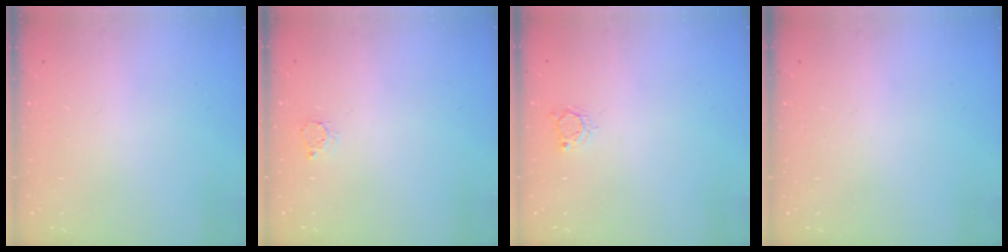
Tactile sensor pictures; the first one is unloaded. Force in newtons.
{"total": 3.0, "press": 3.0, "slide": 0.2}
{"total": 3.6, "press": 3.5, "slide": 0.4}
{"total": 0.0}